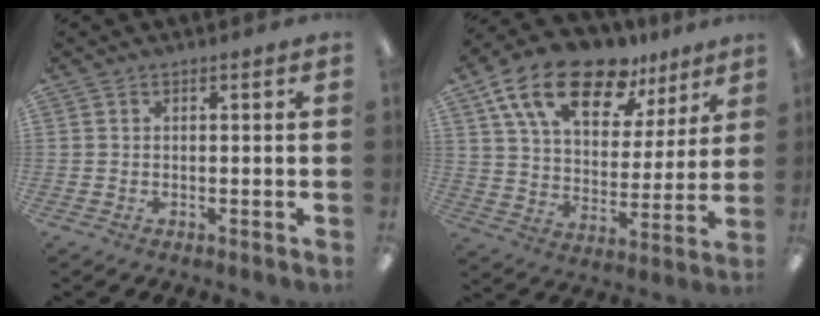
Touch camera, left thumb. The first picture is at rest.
{"total": 19.5, "force": [13.1, 9.5, 10.9], "torque": [-0.196, -0.065, 0.231]}